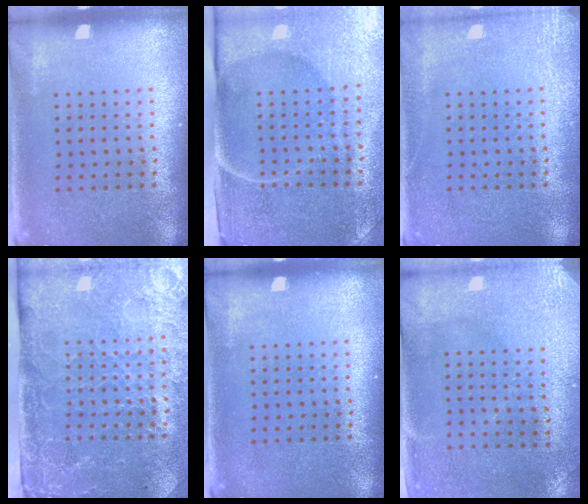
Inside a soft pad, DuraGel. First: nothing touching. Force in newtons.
{"total": 4.9, "press": 4.0, "slide": 2.8}
{"total": 2.1, "press": 2.1, "slide": 0.3}
{"total": 4.7, "press": 3.7, "slide": 2.9}
{"total": 0.0}
{"total": 3.0, "press": 2.4, "slide": 1.8}